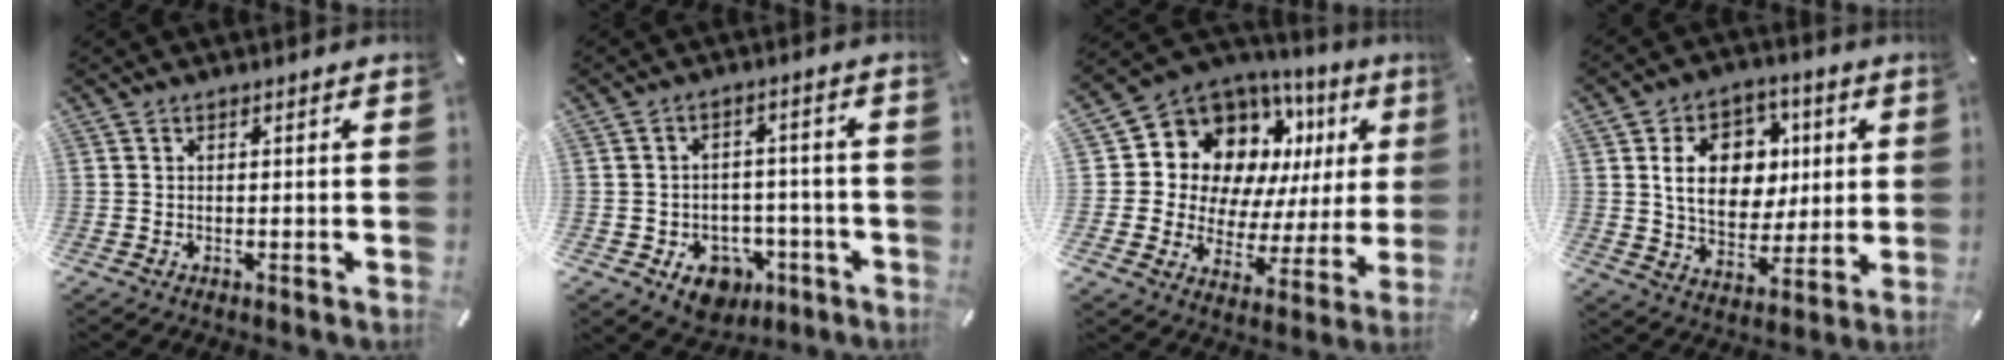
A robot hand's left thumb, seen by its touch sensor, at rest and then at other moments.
{"total": 7.4, "force": [-3.2, 6.1, 2.5], "torque": [-0.024, 0.027, -0.049]}
{"total": 13.5, "force": [7.1, 10.2, 5.4], "torque": [-0.089, -0.074, 0.136]}
{"total": 13.9, "force": [3.2, 11.4, 7.4], "torque": [-0.114, 0.005, 0.065]}